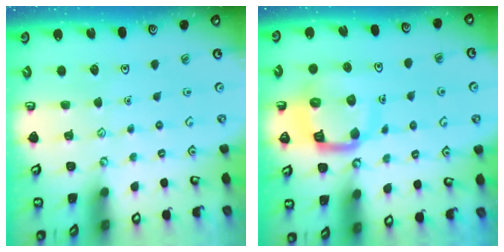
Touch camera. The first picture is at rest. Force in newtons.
{"total": 11.0, "press": 10.9, "slide": 1.3}